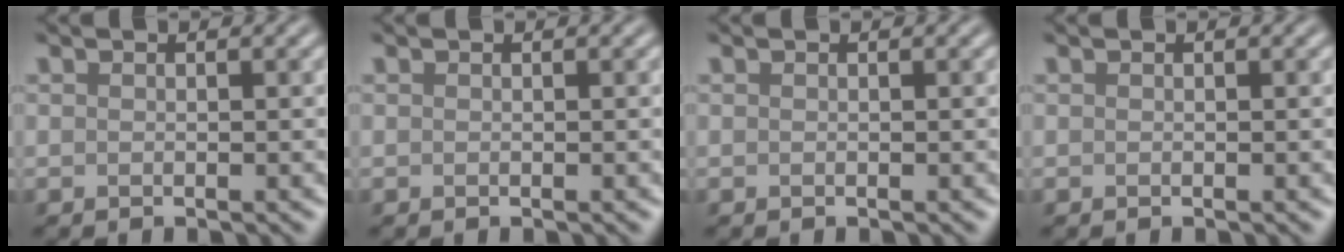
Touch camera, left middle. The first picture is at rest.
{"total": 0.0}
{"total": 0.0}
{"total": 0.0}